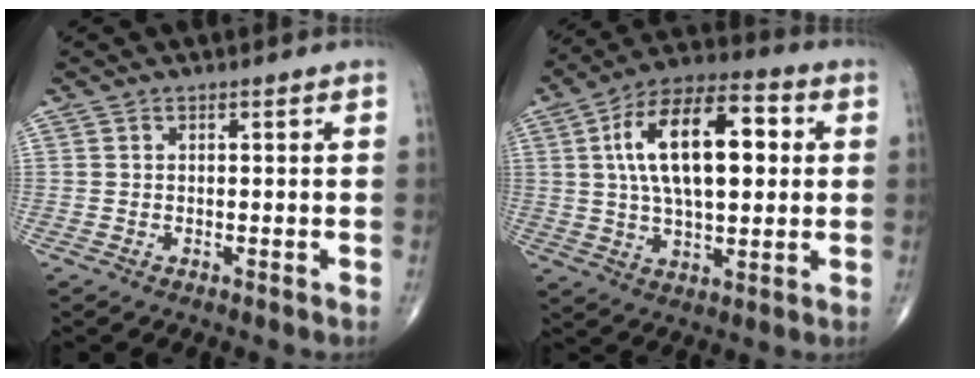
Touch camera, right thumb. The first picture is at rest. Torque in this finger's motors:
{"motor_torque": [0.81, 4.20, 0.90, 0.16, 0.49]}